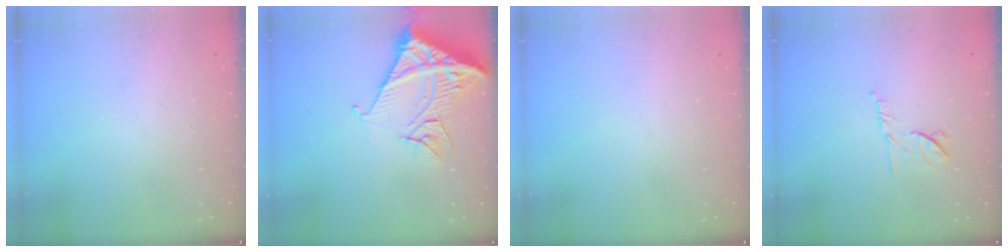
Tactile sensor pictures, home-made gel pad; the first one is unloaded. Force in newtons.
{"total": 14.2, "press": 14.1, "slide": 1.5}
{"total": 0.0}
{"total": 8.0, "press": 7.9, "slide": 1.0}